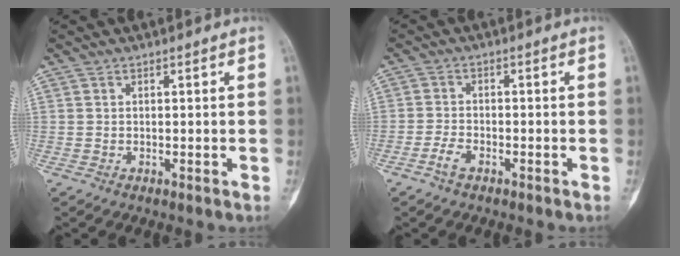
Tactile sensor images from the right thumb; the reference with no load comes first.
{"total": 2.9, "force": [-1.9, 1.3, 1.7], "torque": [-0.037, 0.010, -0.038]}